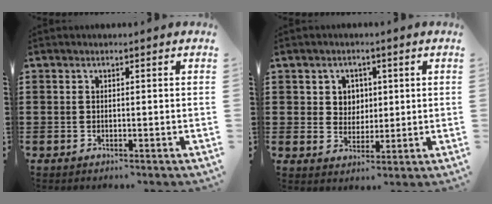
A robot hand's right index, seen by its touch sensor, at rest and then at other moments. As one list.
[{"total": 3.5, "force": [1.2, 3.2, 0.8], "torque": [-0.030, 0.013, 0.021]}]